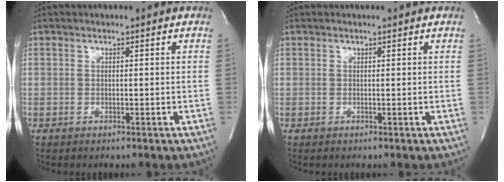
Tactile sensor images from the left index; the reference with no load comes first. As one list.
[{"total": 0.5, "force": [0.5, 0.0, 0.1], "torque": [-0.007, -0.003, 0.005]}]